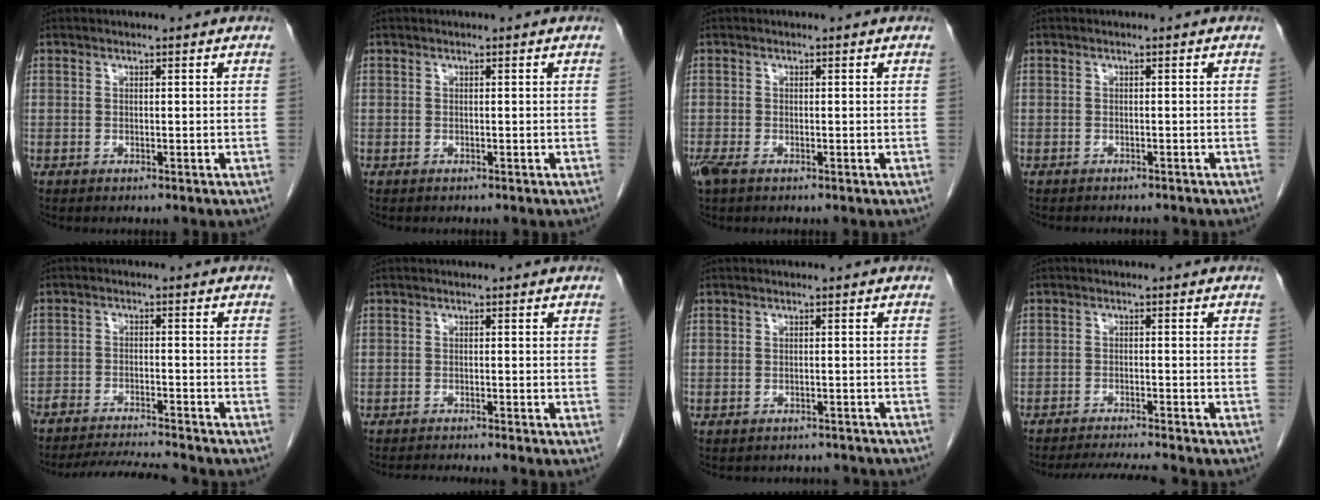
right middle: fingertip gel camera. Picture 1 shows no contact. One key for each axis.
{"total": 0.0}
{"total": 2.3, "fx": -1.5, "fy": 1.0, "fz": 1.6, "tx": -0.041, "ty": -0.007, "tz": -0.024}
{"total": 4.2, "fx": -3.8, "fy": 1.0, "fz": 1.2, "tx": -0.013, "ty": -0.004, "tz": -0.044}
{"total": 9.8, "fx": -9.3, "fy": -0.3, "fz": 2.8, "tx": -0.038, "ty": -0.007, "tz": -0.150}
{"total": 4.7, "fx": -4.3, "fy": -1.0, "fz": 1.5, "tx": -0.016, "ty": -0.013, "tz": -0.067}
{"total": 6.5, "fx": -6.0, "fy": 2.2, "fz": 0.9, "tx": -0.010, "ty": 0.006, "tz": -0.062}
{"total": 7.4, "fx": -6.9, "fy": -0.7, "fz": 2.4, "tx": -0.034, "ty": -0.008, "tz": -0.112}